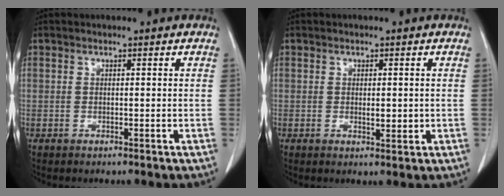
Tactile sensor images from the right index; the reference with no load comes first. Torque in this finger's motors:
{"motor_torque": [0.21, -0.18, 0.11, 0.03]}